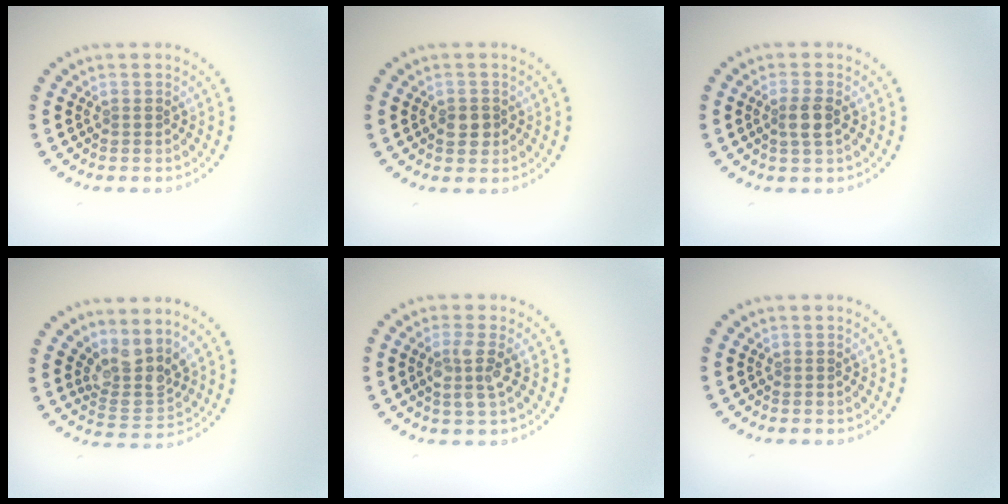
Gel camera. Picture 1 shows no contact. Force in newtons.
{"total": 1.8, "press": 1.8, "slide": 0.4}
{"total": 2.0, "press": 1.8, "slide": 0.9}
{"total": 3.6, "press": 2.7, "slide": 2.4}
{"total": 2.5, "press": 2.2, "slide": 1.2}
{"total": 0.0}